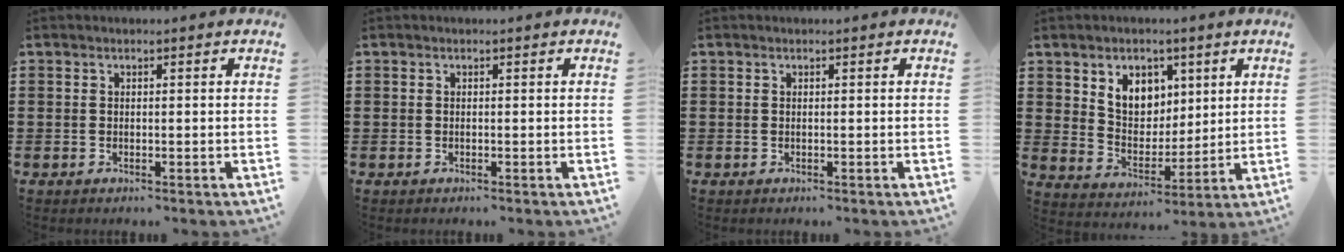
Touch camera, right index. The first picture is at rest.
{"total": 0.0}
{"total": 0.0}
{"total": 6.7, "force": [3.6, 5.1, 2.1], "torque": [-0.063, 0.002, 0.066]}